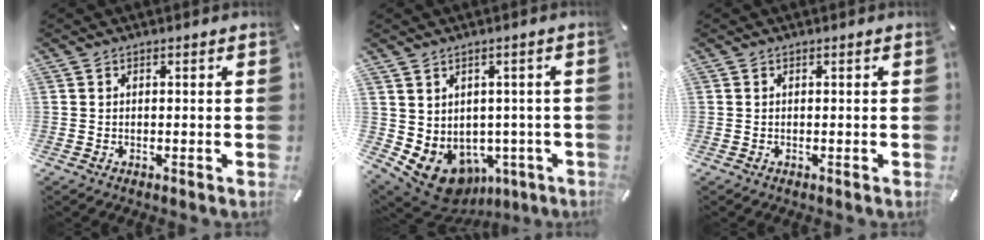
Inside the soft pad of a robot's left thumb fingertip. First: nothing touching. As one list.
[{"total": 8.4, "force": [-2.9, 6.9, 3.9], "torque": [-0.076, -0.006, -0.038]}, {"total": 0.0}]